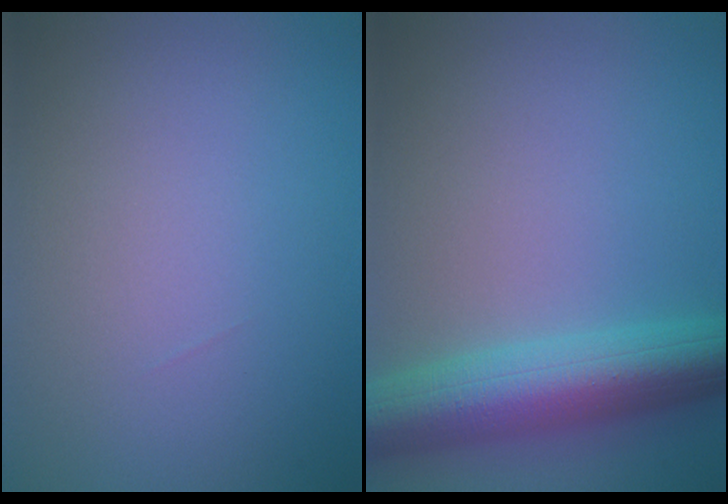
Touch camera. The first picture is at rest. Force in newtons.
{"total": 8.2, "press": 8.1, "slide": 0.4}